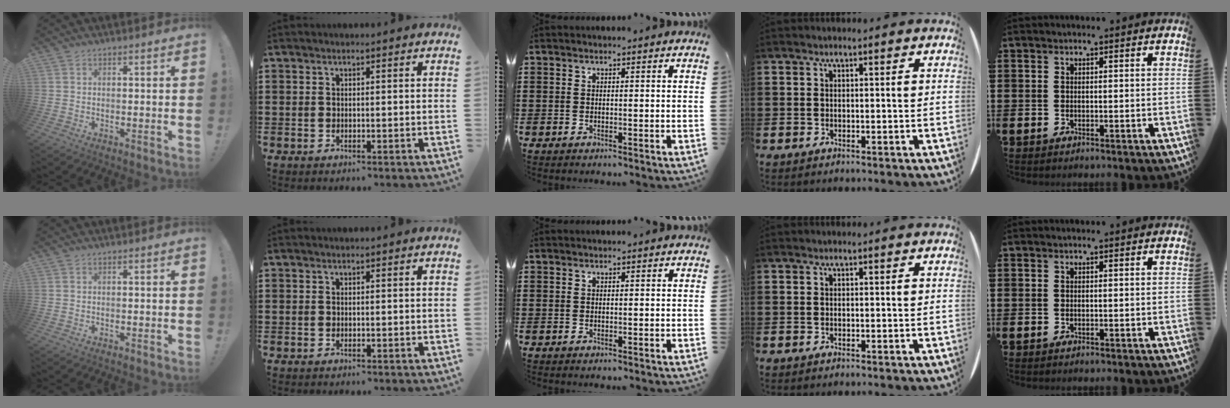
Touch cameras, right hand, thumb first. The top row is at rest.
{}